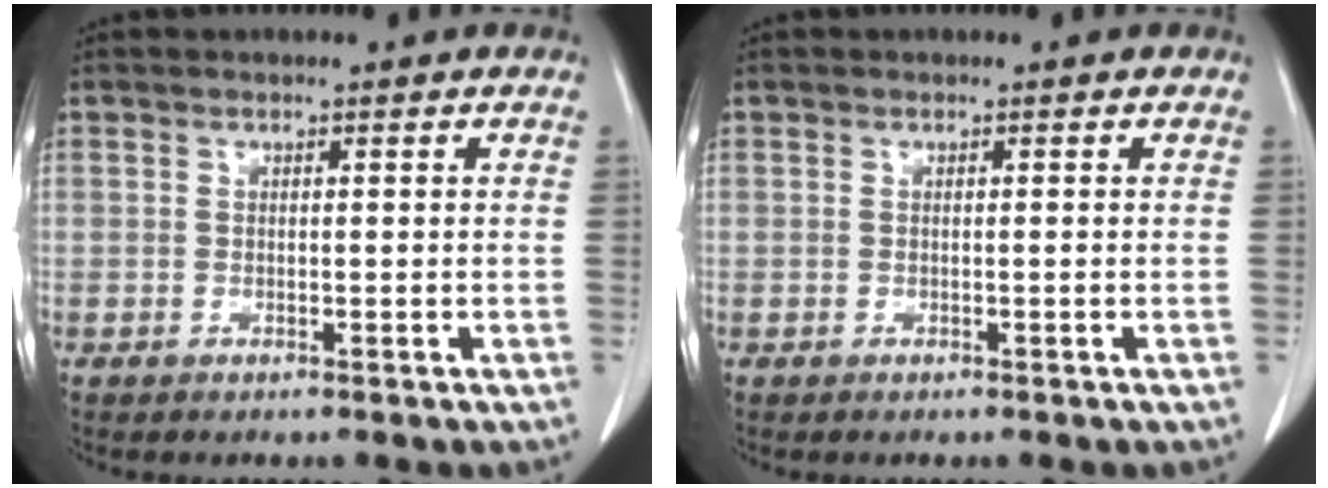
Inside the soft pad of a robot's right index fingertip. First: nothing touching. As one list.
[{"total": 0.0}]